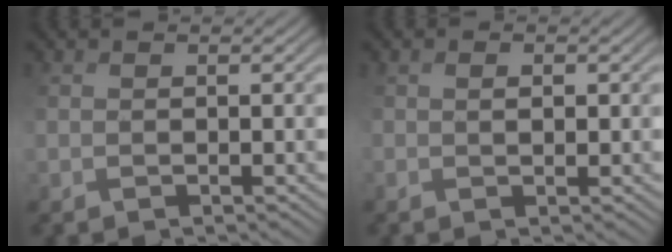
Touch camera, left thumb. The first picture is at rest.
{"total": 1.3, "force": [0.7, 0.8, 0.7], "torque": [-0.017, 0.004, 0.023]}